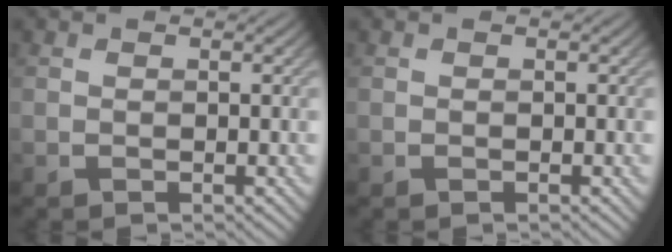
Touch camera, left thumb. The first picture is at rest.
{"total": 0.0}